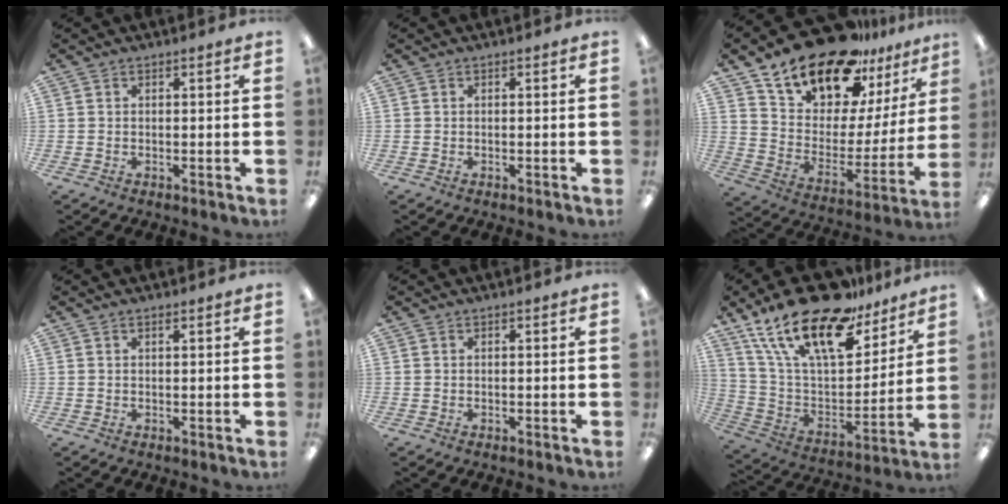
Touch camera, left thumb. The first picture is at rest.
{"total": 0.0}
{"total": 18.6, "force": [16.5, 6.8, 5.4], "torque": [-0.125, -0.133, 0.294]}
{"total": 0.5, "force": [0.4, 0.0, 0.3], "torque": [-0.008, 0.000, 0.008]}
{"total": 0.0}
{"total": 24.1, "force": [16.8, 9.9, 14.2], "torque": [-0.263, -0.105, 0.286]}